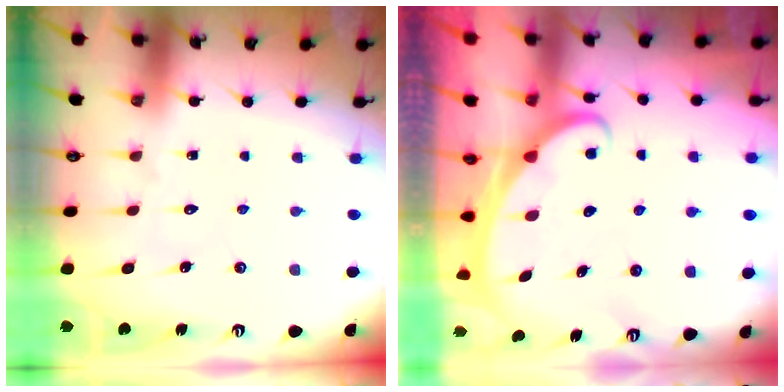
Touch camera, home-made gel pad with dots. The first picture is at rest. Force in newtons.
{"total": 2.2, "press": 2.2, "slide": 0.3}